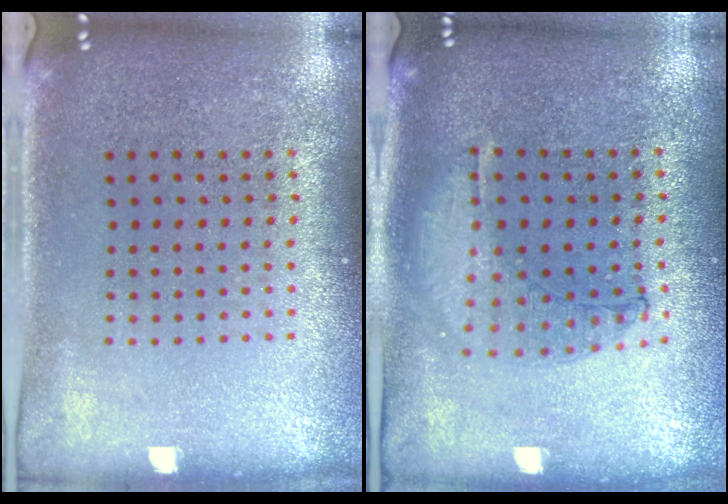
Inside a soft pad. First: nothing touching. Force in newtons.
{"total": 0.6, "press": 0.6, "slide": 0.2}